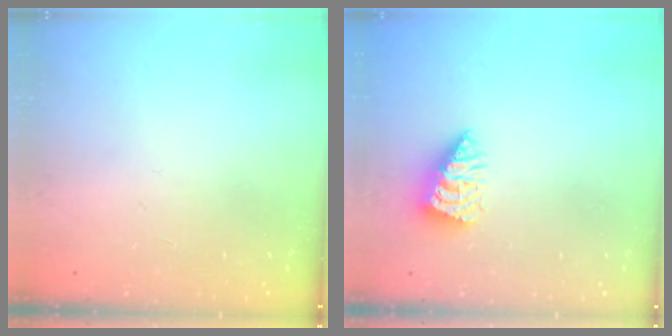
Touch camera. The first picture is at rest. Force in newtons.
{"total": 2.6, "press": 2.6, "slide": 0.1}